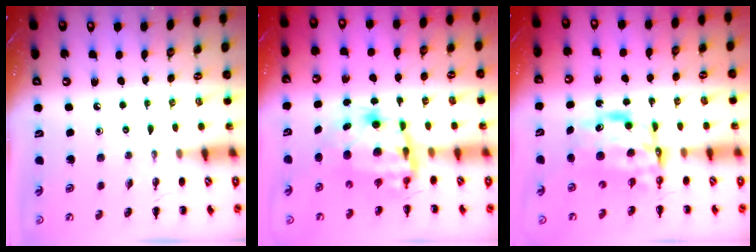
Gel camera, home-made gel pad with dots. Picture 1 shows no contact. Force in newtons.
{"total": 9.1, "press": 8.9, "slide": 2.2}
{"total": 7.6, "press": 7.3, "slide": 1.8}